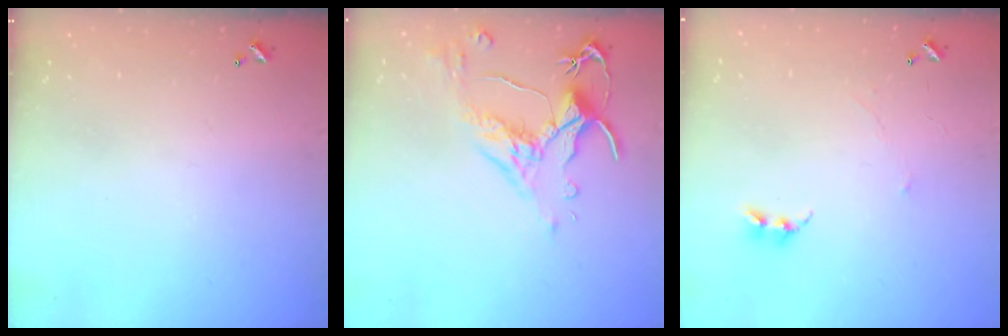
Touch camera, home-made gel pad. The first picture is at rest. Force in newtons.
{"total": 2.5, "press": 2.1, "slide": 1.3}
{"total": 0.9, "press": 0.8, "slide": 0.5}